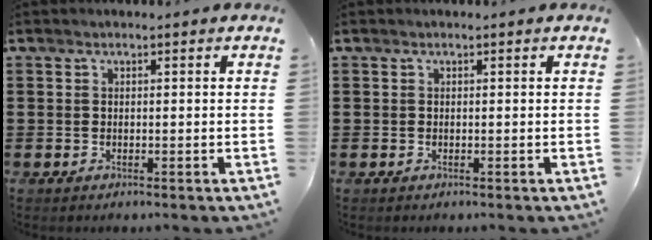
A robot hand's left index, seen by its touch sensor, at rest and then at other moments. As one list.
[{"total": 0.0}]